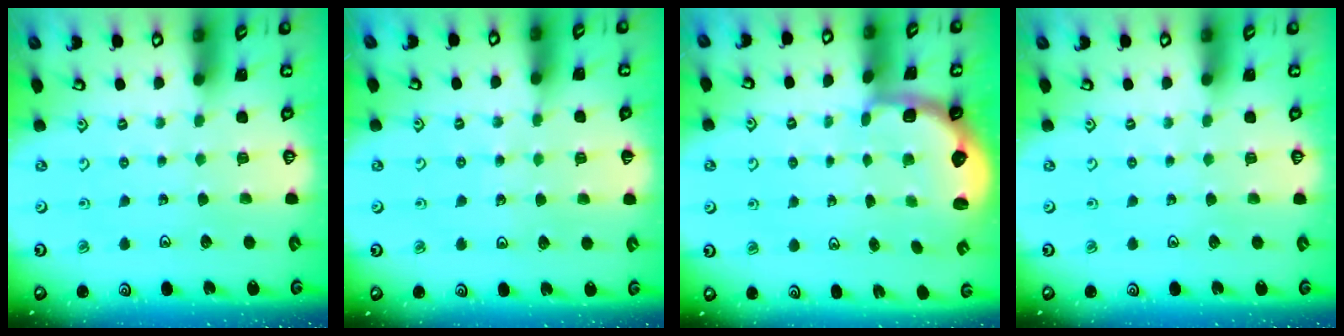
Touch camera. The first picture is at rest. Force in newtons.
{"total": 5.2, "press": 5.1, "slide": 1.0}
{"total": 2.5, "press": 1.9, "slide": 1.7}
{"total": 0.0}